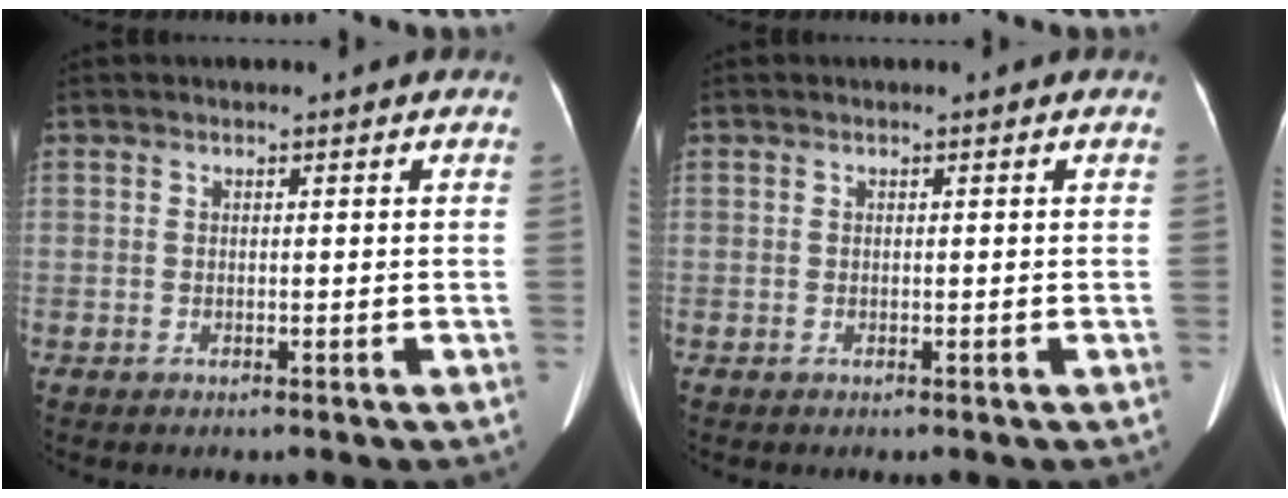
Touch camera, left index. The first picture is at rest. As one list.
[{"total": 0.0}]